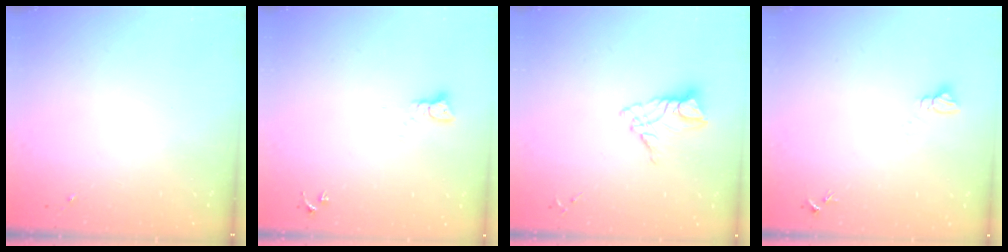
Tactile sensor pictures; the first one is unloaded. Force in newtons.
{"total": 3.3, "press": 3.3, "slide": 0.1}
{"total": 10.7, "press": 10.6, "slide": 0.9}
{"total": 4.1, "press": 4.1, "slide": 0.3}